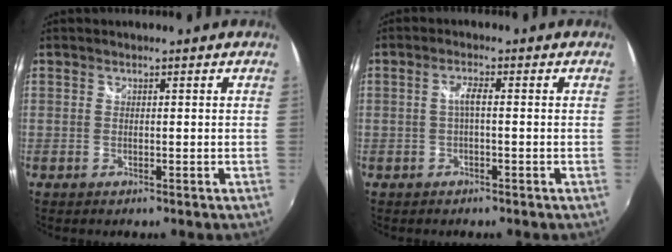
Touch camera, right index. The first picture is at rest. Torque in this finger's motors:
{"motor_torque": [0.23, -0.12, 0.28, 0.05]}